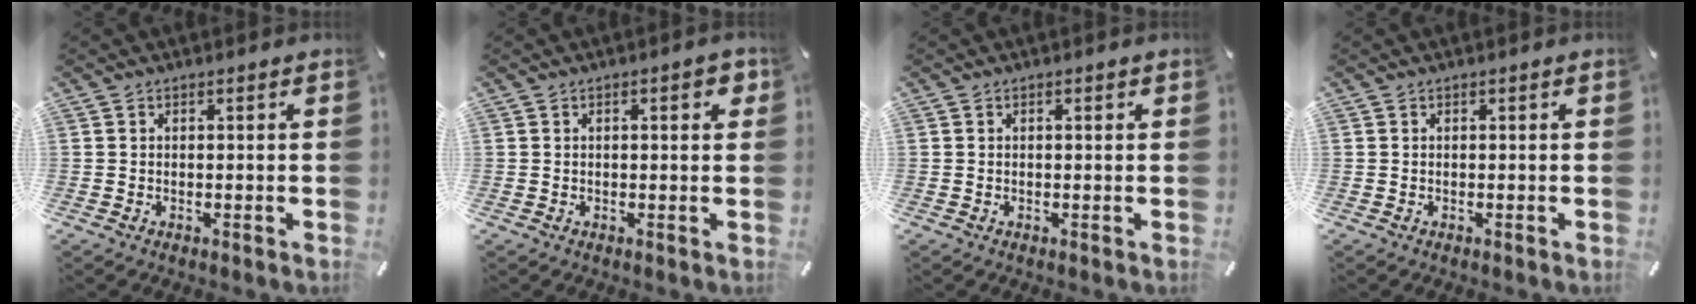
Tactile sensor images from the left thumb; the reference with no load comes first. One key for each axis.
{"total": 3.2, "fx": 1.0, "fy": 1.1, "fz": 2.9, "tx": -0.034, "ty": -0.003, "tz": 0.009}
{"total": 0.5, "fx": 0.1, "fy": 0.3, "fz": 0.4, "tx": -0.008, "ty": 0.001, "tz": 0.000}
{"total": 0.0}